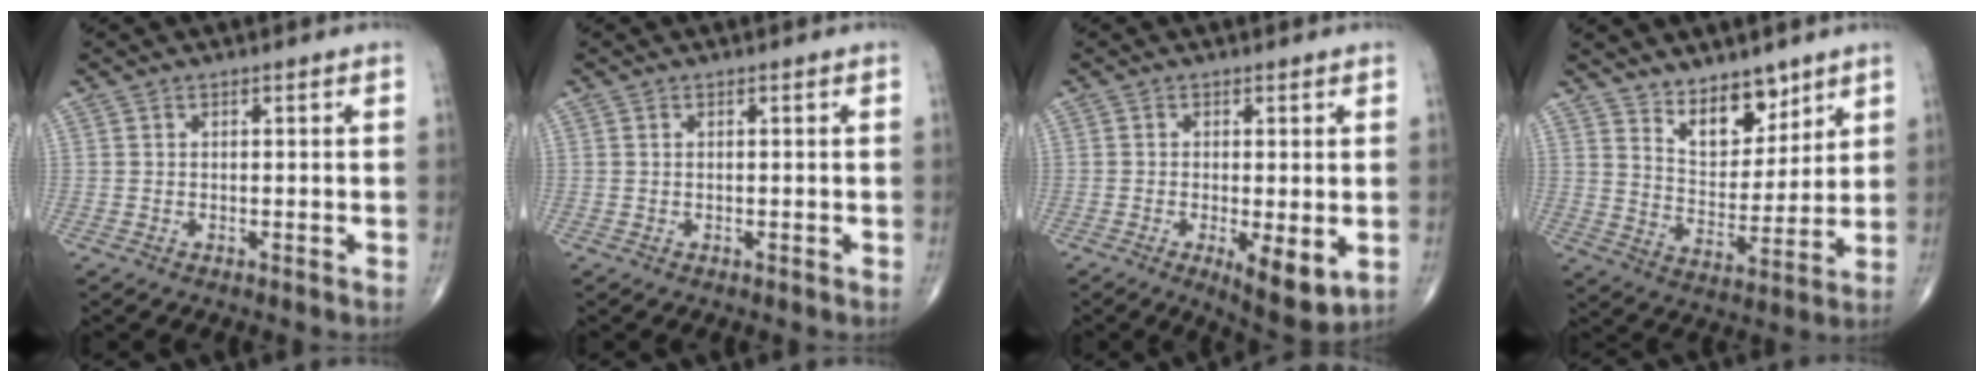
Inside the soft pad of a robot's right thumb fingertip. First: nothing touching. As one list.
[{"total": 0.0}, {"total": 7.9, "force": [-2.0, 2.6, 7.2], "torque": [-0.107, -0.022, -0.027]}, {"total": 9.8, "force": [7.2, 4.9, 4.7], "torque": [-0.042, -0.059, 0.132]}]